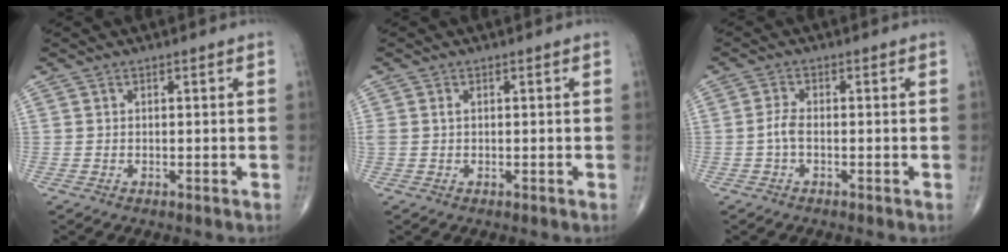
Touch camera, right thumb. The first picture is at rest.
{"total": 1.2, "force": [0.2, 0.8, 0.9], "torque": [-0.029, 0.011, 0.010]}
{"total": 2.2, "force": [-0.6, 0.9, 1.9], "torque": [-0.043, 0.003, -0.016]}